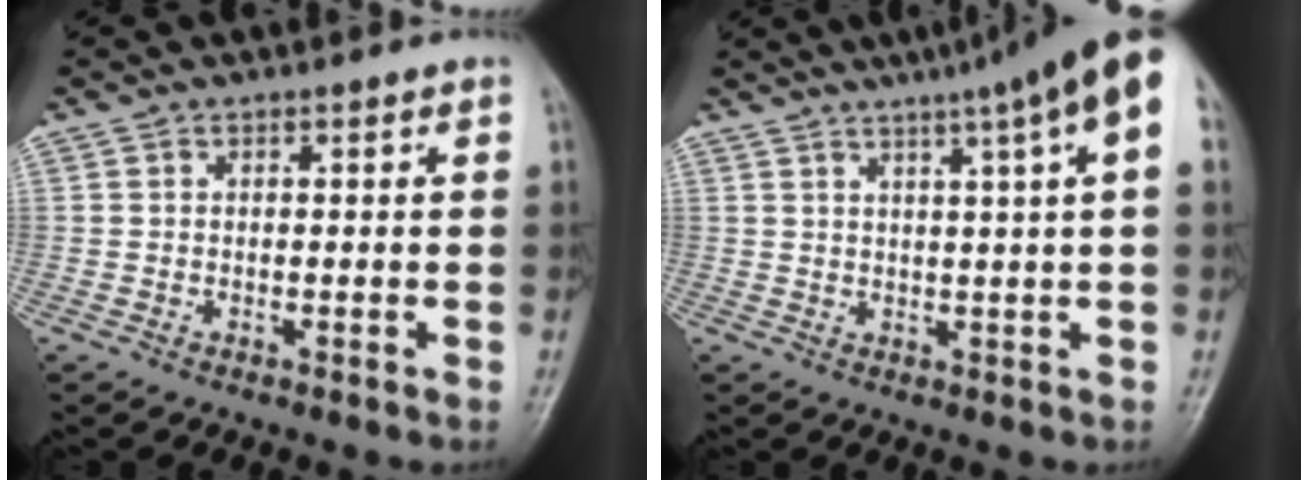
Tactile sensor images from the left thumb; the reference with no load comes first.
{"total": 12.8, "force": [6.5, 0.6, 11.0], "torque": [-0.156, 0.014, 0.078]}